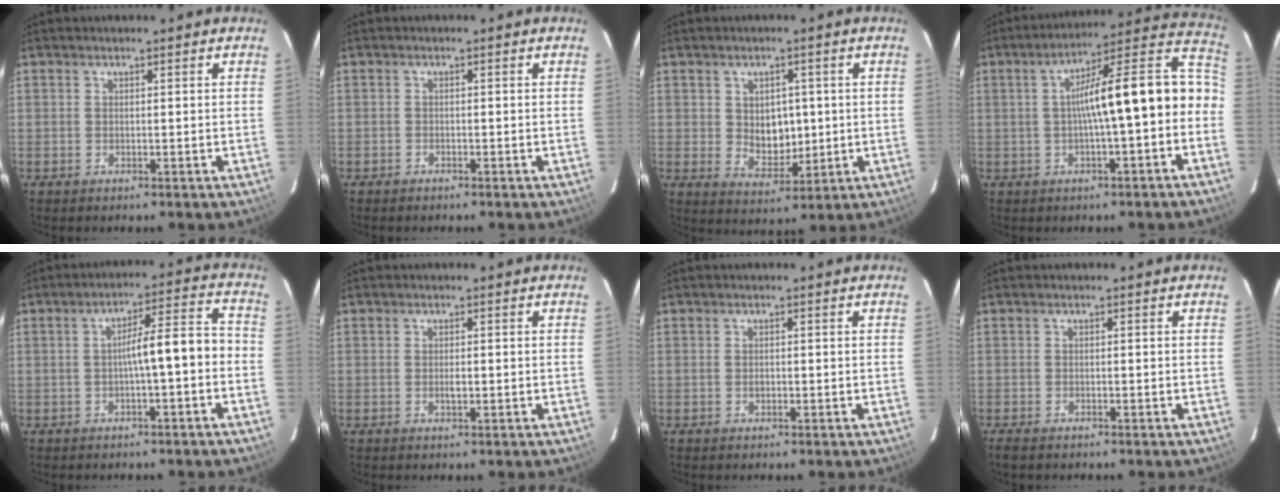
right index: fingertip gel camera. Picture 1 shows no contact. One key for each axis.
{"total": 0.8, "fx": -0.8, "fy": 0.3, "fz": 0.0, "tx": -0.008, "ty": 0.005, "tz": -0.014}
{"total": 6.5, "fx": 0.7, "fy": 5.1, "fz": 4.1, "tx": -0.067, "ty": -0.002, "tz": 0.025}
{"total": 15.5, "fx": -2.0, "fy": 2.6, "fz": 15.2, "tx": -0.200, "ty": 0.045, "tz": -0.027}
{"total": 7.1, "fx": -2.2, "fy": 0.7, "fz": 6.8, "tx": -0.101, "ty": 0.021, "tz": -0.020}
{"total": 1.3, "fx": -0.3, "fy": 0.6, "fz": 1.1, "tx": -0.020, "ty": -0.001, "tz": -0.004}
{"total": 0.8, "fx": -0.2, "fy": 0.6, "fz": 0.4, "tx": -0.007, "ty": 0.001, "tz": -0.004}
{"total": 2.4, "fx": -1.9, "fy": 0.8, "fz": 1.2, "tx": -0.033, "ty": -0.007, "tz": -0.036}